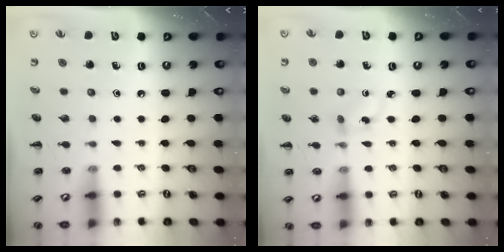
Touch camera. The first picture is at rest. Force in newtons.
{"total": 2.1, "press": 1.9, "slide": 1.0}